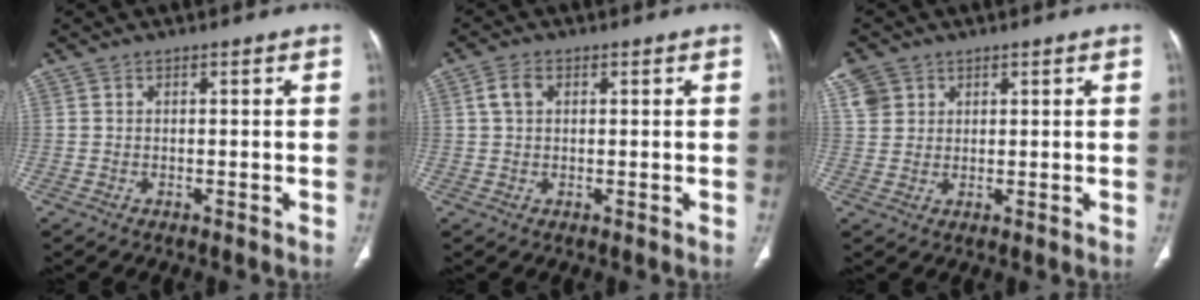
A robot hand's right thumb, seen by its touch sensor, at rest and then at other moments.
{"total": 3.1, "force": [1.0, 2.0, 2.1], "torque": [-0.045, 0.008, 0.019]}
{"total": 6.3, "force": [3.3, 5.0, 1.9], "torque": [-0.030, 0.004, 0.072]}